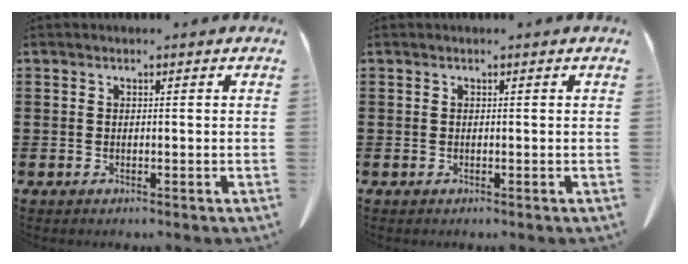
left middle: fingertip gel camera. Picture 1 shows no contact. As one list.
[{"total": 0.0}]